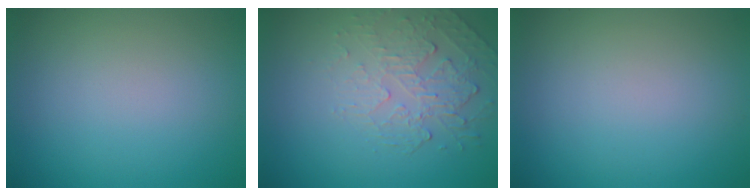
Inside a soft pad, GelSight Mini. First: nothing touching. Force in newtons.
{"total": 2.2, "press": 1.4, "slide": 1.7}
{"total": 0.0}